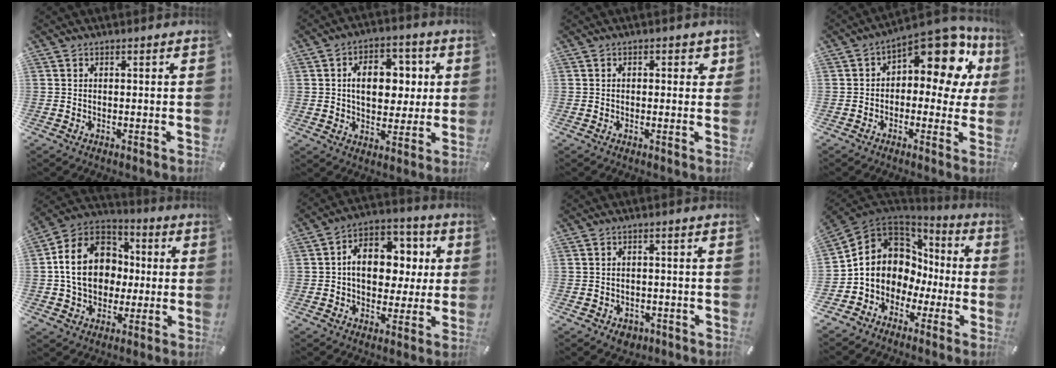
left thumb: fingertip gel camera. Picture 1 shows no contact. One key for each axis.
{"total": 12.1, "fx": 2.0, "fy": 8.5, "fz": 8.3, "tx": -0.108, "ty": 0.000, "tz": 0.032}
{"total": 1.9, "fx": 0.1, "fy": 1.3, "fz": 1.3, "tx": -0.011, "ty": 0.002, "tz": -0.003}
{"total": 14.3, "fx": 7.7, "fy": 6.5, "fz": 10.1, "tx": -0.145, "ty": -0.060, "tz": 0.132}
{"total": 16.9, "fx": -0.4, "fy": 14.1, "fz": 9.3, "tx": -0.194, "ty": 0.024, "tz": -0.006}
{"total": 12.6, "fx": 0.6, "fy": 9.5, "fz": 8.2, "tx": -0.131, "ty": 0.000, "tz": 0.015}
{"total": 3.3, "fx": -1.4, "fy": 2.7, "fz": 1.3, "tx": -0.013, "ty": 0.002, "tz": -0.026}
{"total": 10.6, "fx": -0.5, "fy": 10.1, "fz": 3.4, "tx": -0.098, "ty": -0.016, "tz": -0.006}